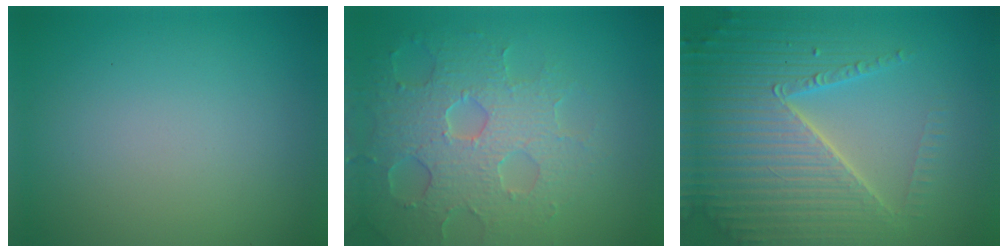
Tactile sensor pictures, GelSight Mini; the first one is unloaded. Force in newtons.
{"total": 6.1, "press": 5.1, "slide": 3.4}
{"total": 6.9, "press": 6.7, "slide": 1.6}